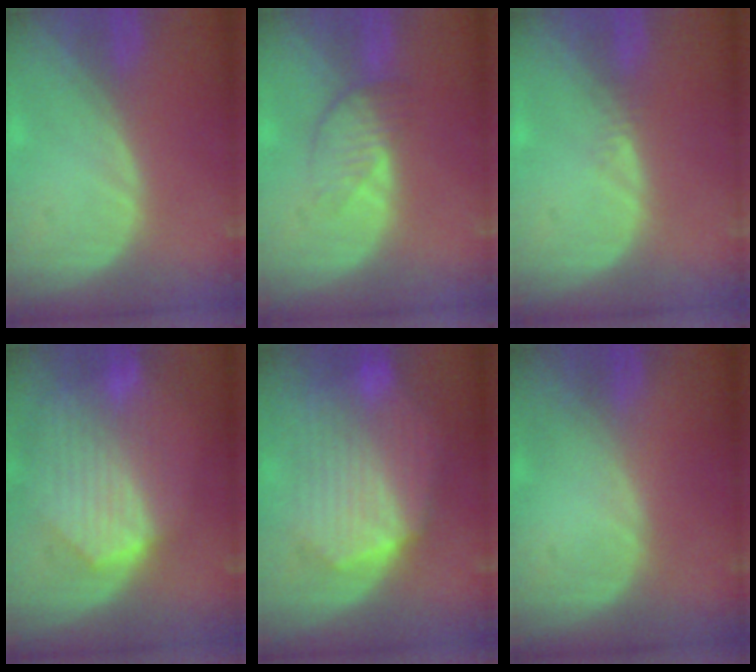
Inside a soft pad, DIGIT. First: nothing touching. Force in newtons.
{"total": 3.9, "press": 3.6, "slide": 1.4}
{"total": 0.9, "press": 0.8, "slide": 0.4}
{"total": 9.3, "press": 8.2, "slide": 4.3}
{"total": 10.6, "press": 10.6, "slide": 0.8}
{"total": 0.0}